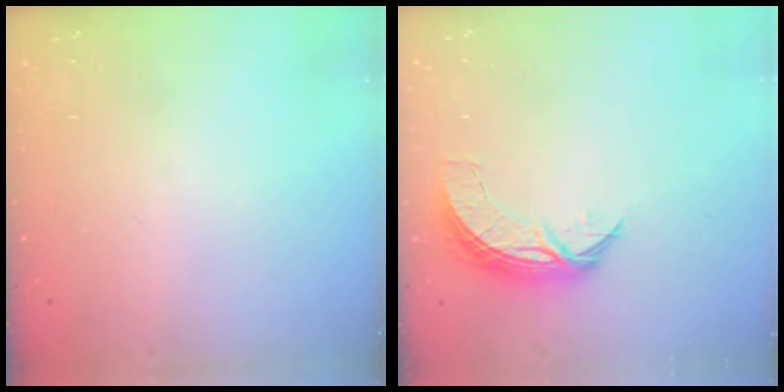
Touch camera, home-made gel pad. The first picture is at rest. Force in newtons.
{"total": 7.3, "press": 7.3, "slide": 0.2}